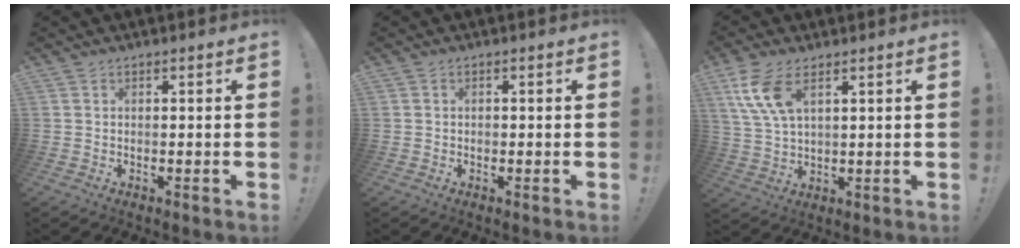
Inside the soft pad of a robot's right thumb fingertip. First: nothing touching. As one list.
[{"total": 0.7, "force": [-0.4, 0.5, 0.3], "torque": [-0.010, 0.004, -0.007]}, {"total": 10.6, "force": [5.2, 5.3, 7.6], "torque": [-0.158, -0.012, 0.099]}]